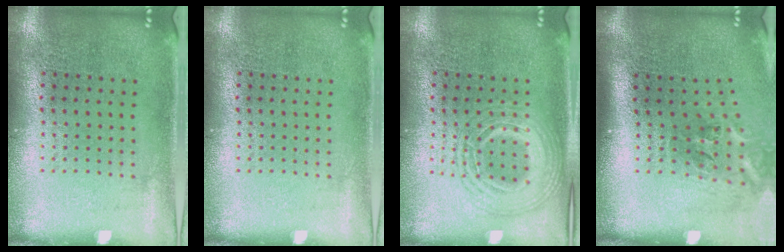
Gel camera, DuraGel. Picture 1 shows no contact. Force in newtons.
{"total": 0.0}
{"total": 2.8, "press": 2.8, "slide": 0.3}
{"total": 2.3, "press": 1.4, "slide": 1.8}